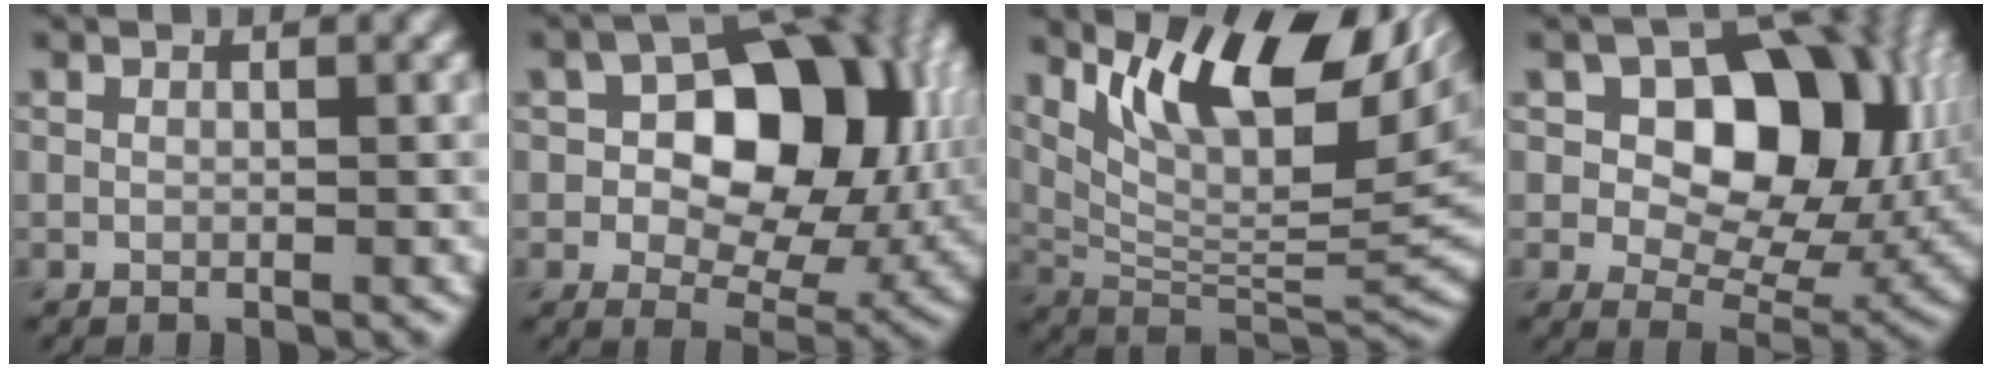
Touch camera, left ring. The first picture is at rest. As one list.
[{"total": 12.1, "force": [1.5, 7.6, 9.3], "torque": [-0.109, 0.014, 0.016]}, {"total": 13.4, "force": [6.2, 4.8, 10.9], "torque": [-0.169, 0.005, 0.110]}, {"total": 12.4, "force": [2.9, 8.1, 8.9], "torque": [-0.103, 0.008, 0.031]}]